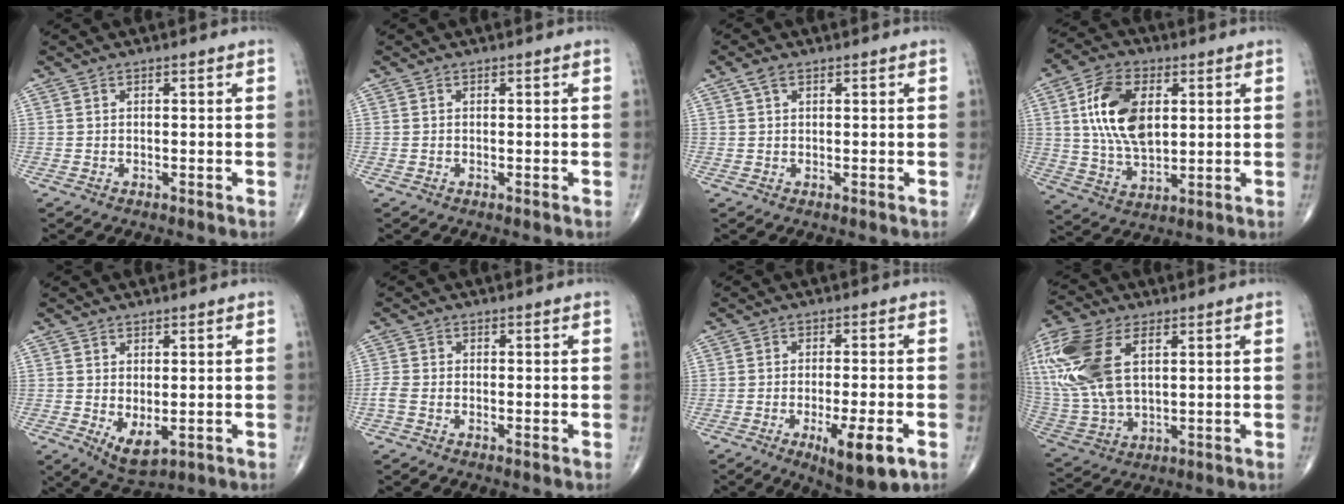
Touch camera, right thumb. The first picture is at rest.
{"total": 0.0}
{"total": 2.1, "force": [1.1, 1.0, 1.4], "torque": [-0.031, 0.006, 0.022]}
{"total": 14.5, "force": [3.1, 8.3, 11.4], "torque": [-0.204, -0.005, 0.061]}
{"total": 5.0, "force": [-0.7, 2.4, 4.3], "torque": [-0.063, -0.014, 0.003]}
{"total": 2.2, "force": [-0.9, 1.1, 1.7], "torque": [-0.049, 0.000, -0.027]}
{"total": 9.6, "force": [-4.0, 2.4, 8.3], "torque": [-0.128, -0.007, -0.055]}
{"total": 20.4, "force": [6.1, 11.1, 16.0], "torque": [-0.379, -0.007, 0.119]}